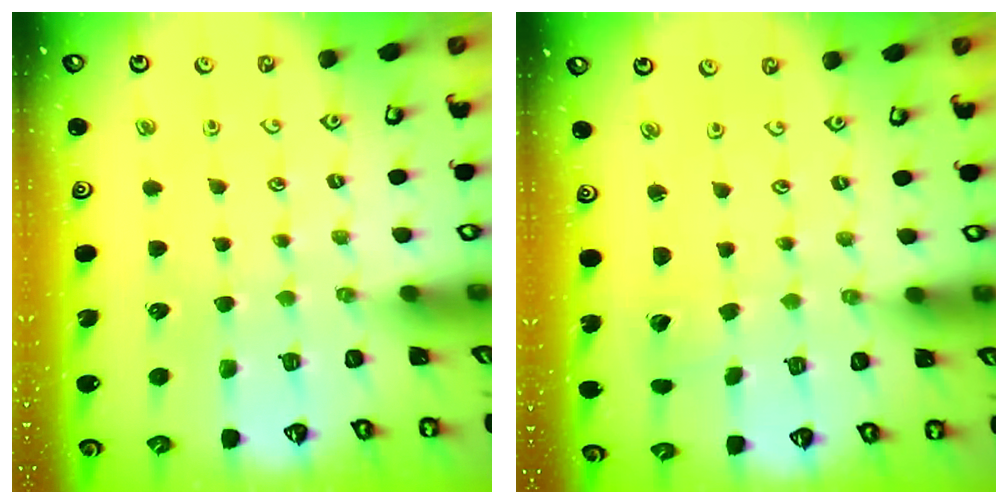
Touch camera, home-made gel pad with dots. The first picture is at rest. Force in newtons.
{"total": 1.3, "press": 1.3, "slide": 0.0}